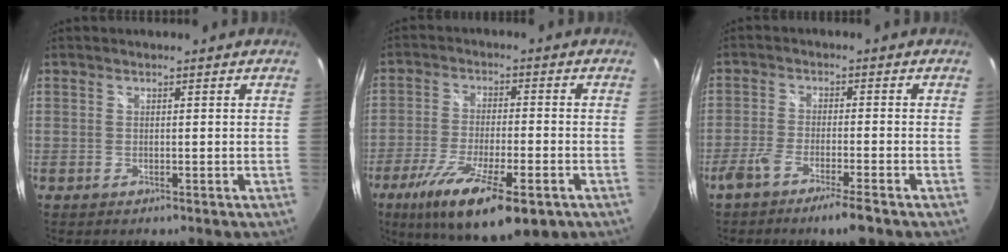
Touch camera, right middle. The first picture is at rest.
{"total": 16.9, "force": [-9.6, 4.5, 13.1], "torque": [-0.246, -0.050, -0.160]}
{"total": 6.2, "force": [-4.7, 0.2, 4.1], "torque": [-0.094, -0.005, -0.089]}